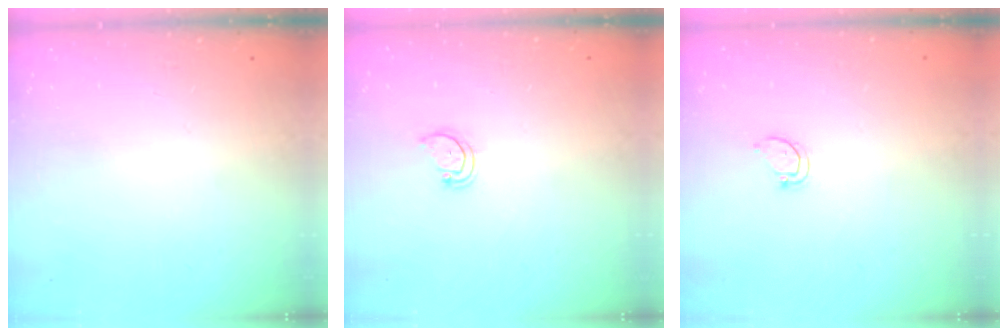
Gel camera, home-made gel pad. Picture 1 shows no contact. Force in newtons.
{"total": 3.0, "press": 3.0, "slide": 0.2}
{"total": 2.6, "press": 2.6, "slide": 0.3}